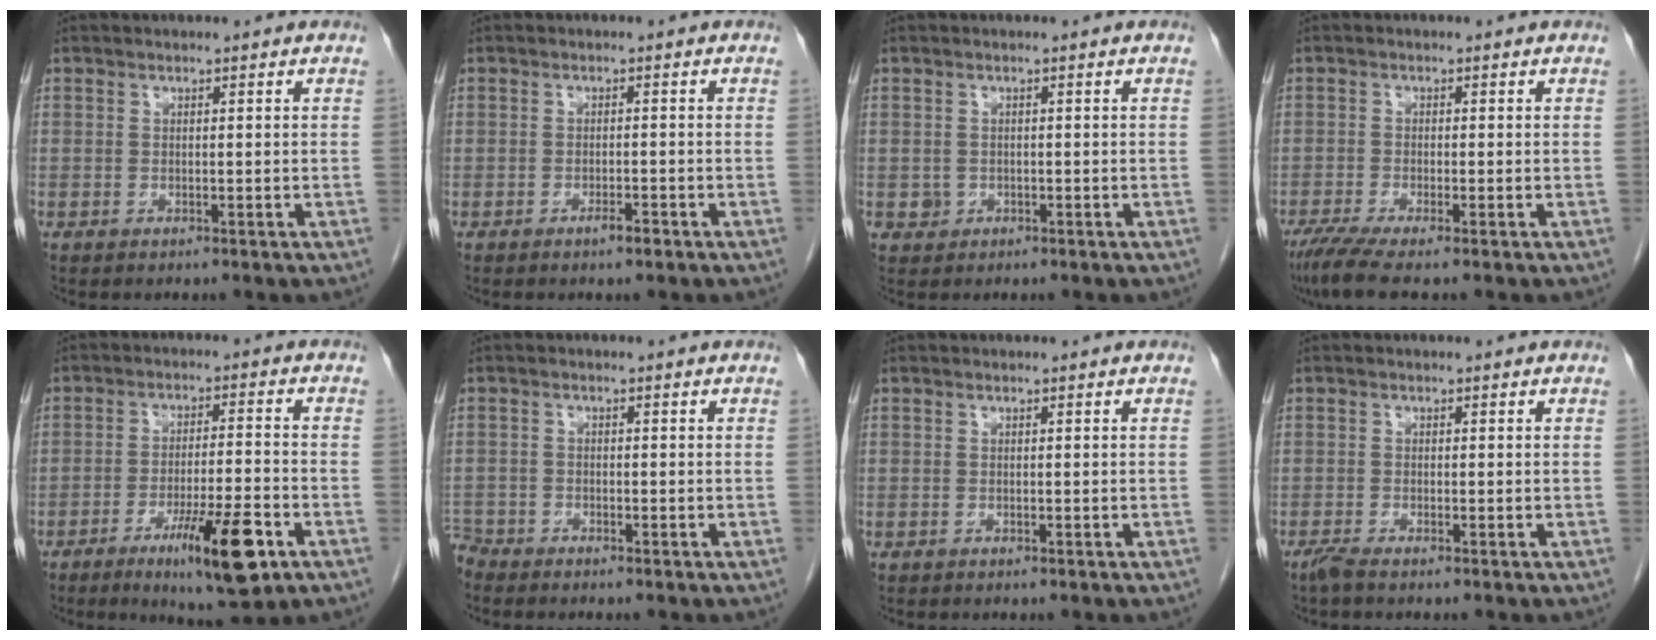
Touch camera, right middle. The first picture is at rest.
{"total": 1.7, "force": [-1.1, 0.3, 1.2], "torque": [-0.021, 0.000, -0.017]}
{"total": 1.3, "force": [-0.4, 1.2, 0.2], "torque": [0.001, 0.005, -0.004]}
{"total": 5.0, "force": [-3.6, 0.2, 3.4], "torque": [-0.066, -0.015, -0.068]}
{"total": 11.3, "force": [-5.8, 1.3, 9.6], "torque": [-0.152, -0.017, -0.089]}
{"total": 3.0, "force": [-2.9, 0.7, -0.1], "torque": [0.004, -0.006, -0.056]}
{"total": 0.0}
{"total": 1.4, "force": [-1.2, -0.1, 0.8], "torque": [-0.025, -0.006, -0.027]}